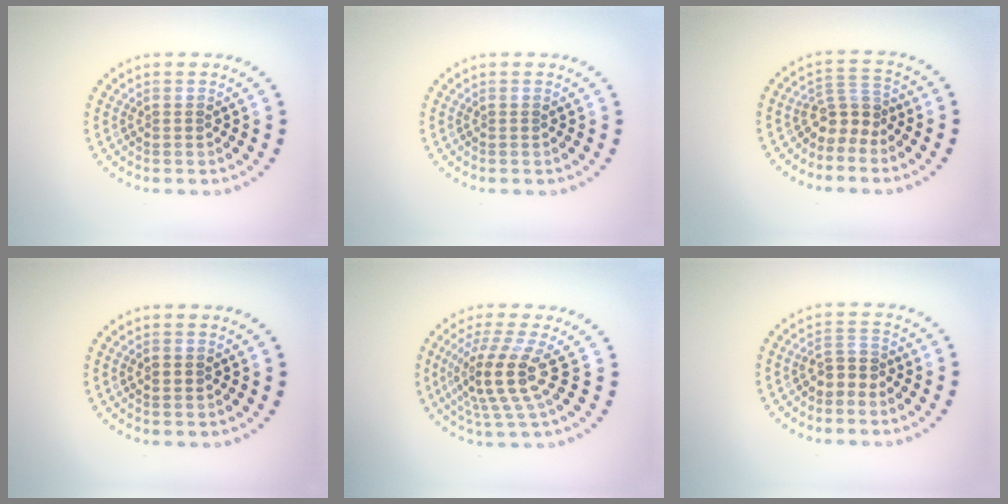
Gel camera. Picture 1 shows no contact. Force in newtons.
{"total": 0.0}
{"total": 2.9, "press": 2.0, "slide": 2.1}
{"total": 1.1, "press": 1.1, "slide": 0.1}
{"total": 4.6, "press": 3.4, "slide": 3.0}
{"total": 1.8, "press": 1.5, "slide": 1.1}